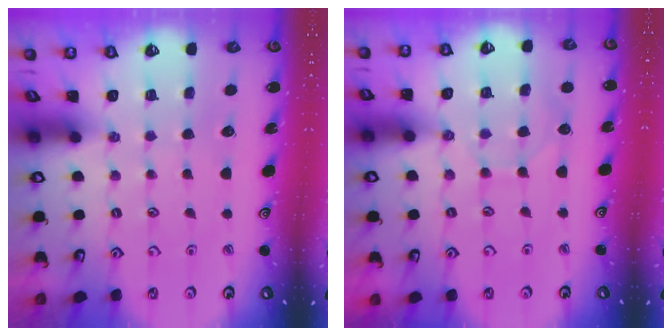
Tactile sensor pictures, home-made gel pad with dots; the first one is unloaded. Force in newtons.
{"total": 7.0, "press": 6.9, "slide": 0.7}